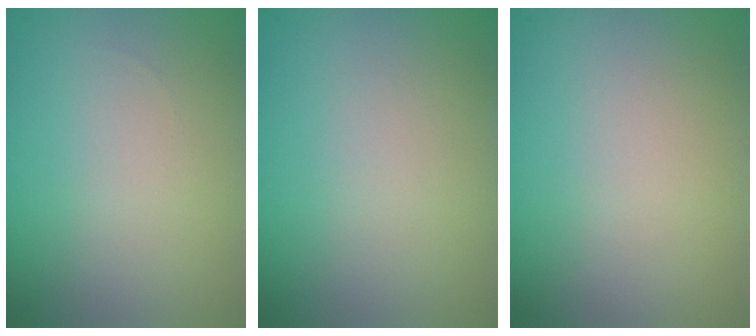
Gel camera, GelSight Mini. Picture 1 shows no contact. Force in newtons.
{"total": 0.0}
{"total": 0.0}